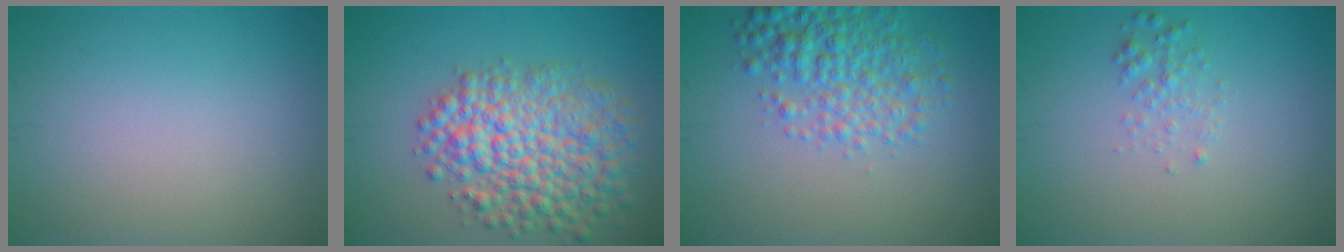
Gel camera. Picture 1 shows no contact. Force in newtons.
{"total": 8.3, "press": 8.3, "slide": 0.2}
{"total": 4.7, "press": 4.7, "slide": 0.1}
{"total": 1.4, "press": 1.4, "slide": 0.0}